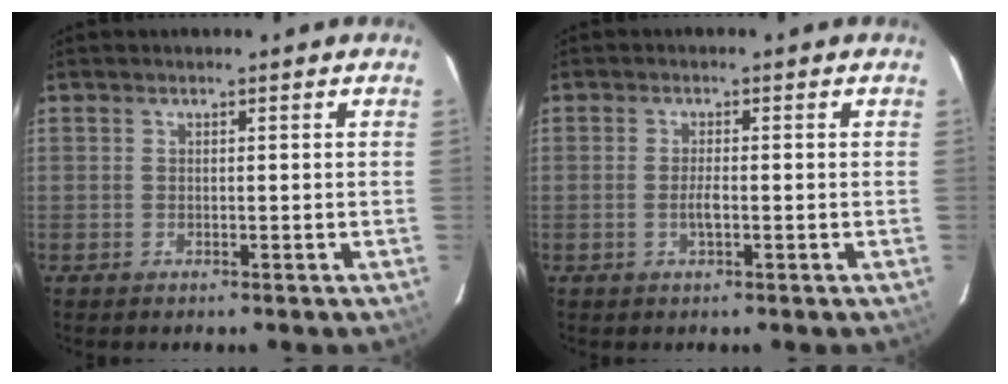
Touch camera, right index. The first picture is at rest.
{"total": 2.2, "force": [-0.7, 0.4, 2.0], "torque": [-0.041, -0.001, -0.012]}